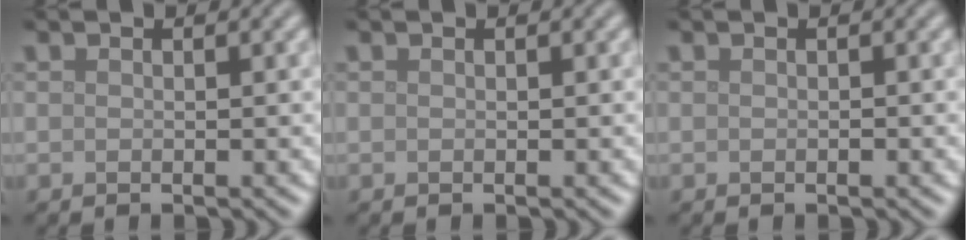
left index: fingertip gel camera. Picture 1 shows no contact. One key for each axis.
{"total": 0.0}
{"total": 0.0}